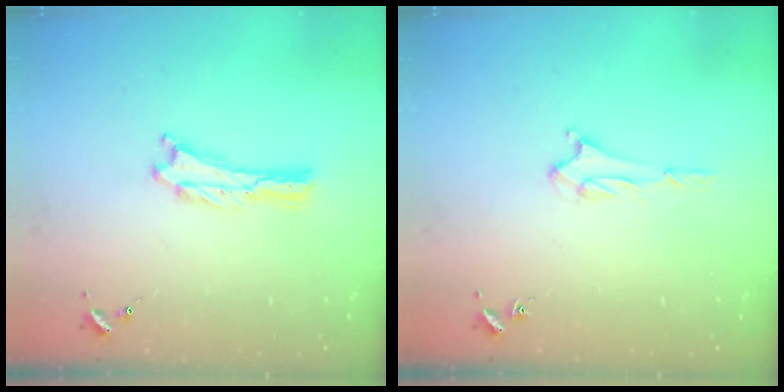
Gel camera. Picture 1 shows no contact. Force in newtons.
{"total": 1.7, "press": 1.6, "slide": 0.4}